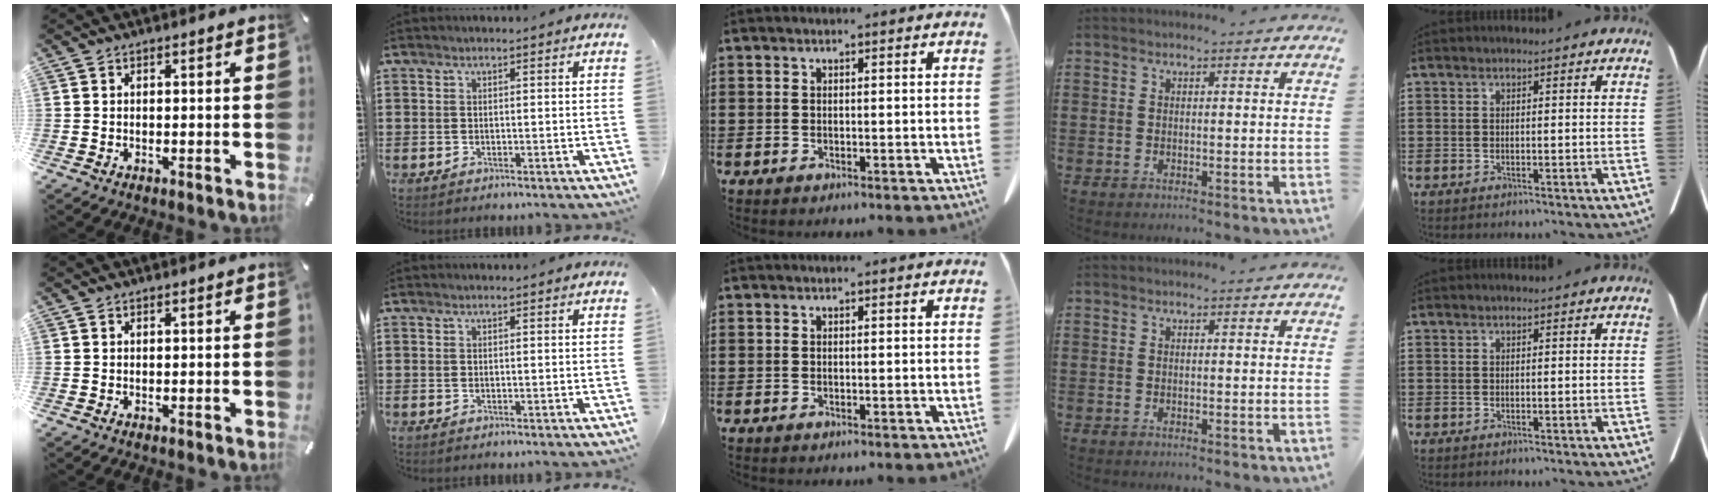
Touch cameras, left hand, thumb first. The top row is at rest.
{}